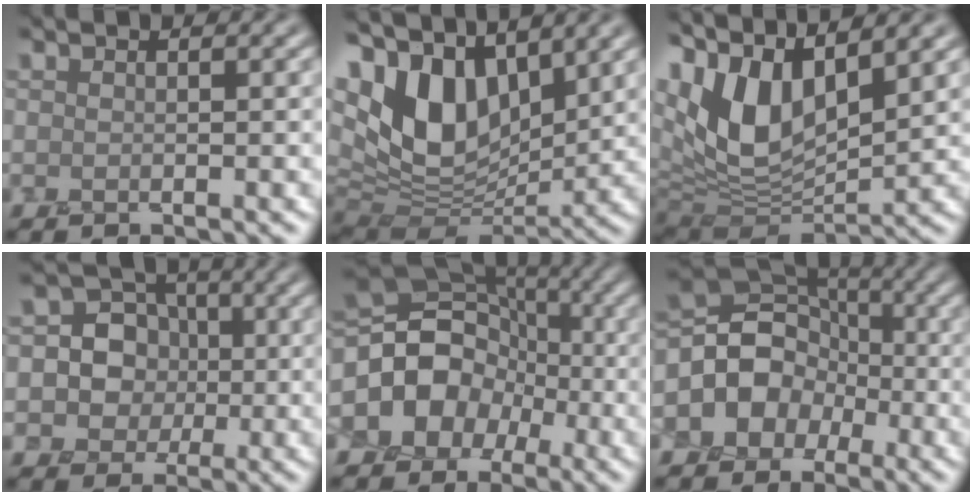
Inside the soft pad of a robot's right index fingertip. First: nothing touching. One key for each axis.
{"total": 11.8, "fx": 4.9, "fy": 6.7, "fz": 8.4, "tx": -0.184, "ty": 0.012, "tz": 0.086}
{"total": 11.7, "fx": 4.8, "fy": 5.9, "fz": 9.0, "tx": -0.191, "ty": 0.003, "tz": 0.090}
{"total": 6.7, "fx": 0.5, "fy": 6.0, "fz": 3.1, "tx": -0.031, "ty": 0.023, "tz": -0.016}
{"total": 12.7, "fx": -2.0, "fy": 10.4, "fz": 7.0, "tx": -0.118, "ty": 0.002, "tz": -0.059}
{"total": 9.6, "fx": -1.7, "fy": 7.9, "fz": 5.1, "tx": -0.066, "ty": 0.008, "tz": -0.055}